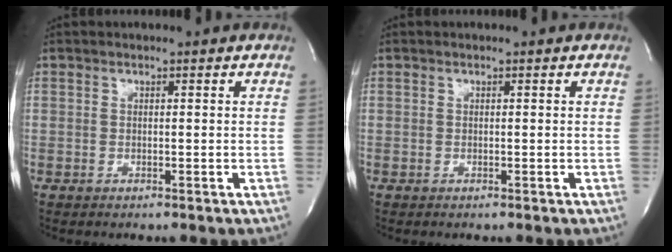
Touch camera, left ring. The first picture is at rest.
{"total": 0.0}